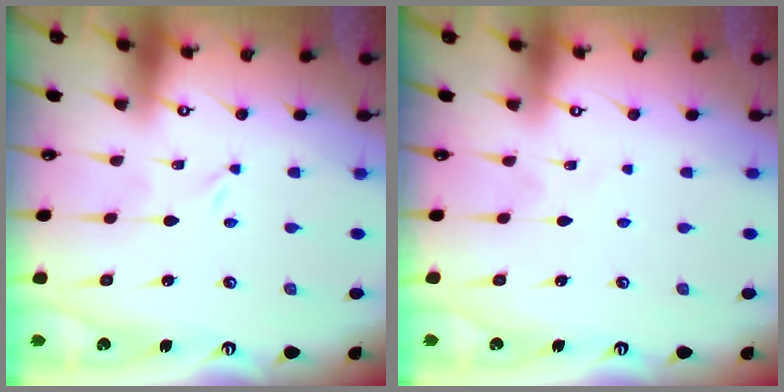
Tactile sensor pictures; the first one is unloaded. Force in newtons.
{"total": 2.9, "press": 2.9, "slide": 0.3}